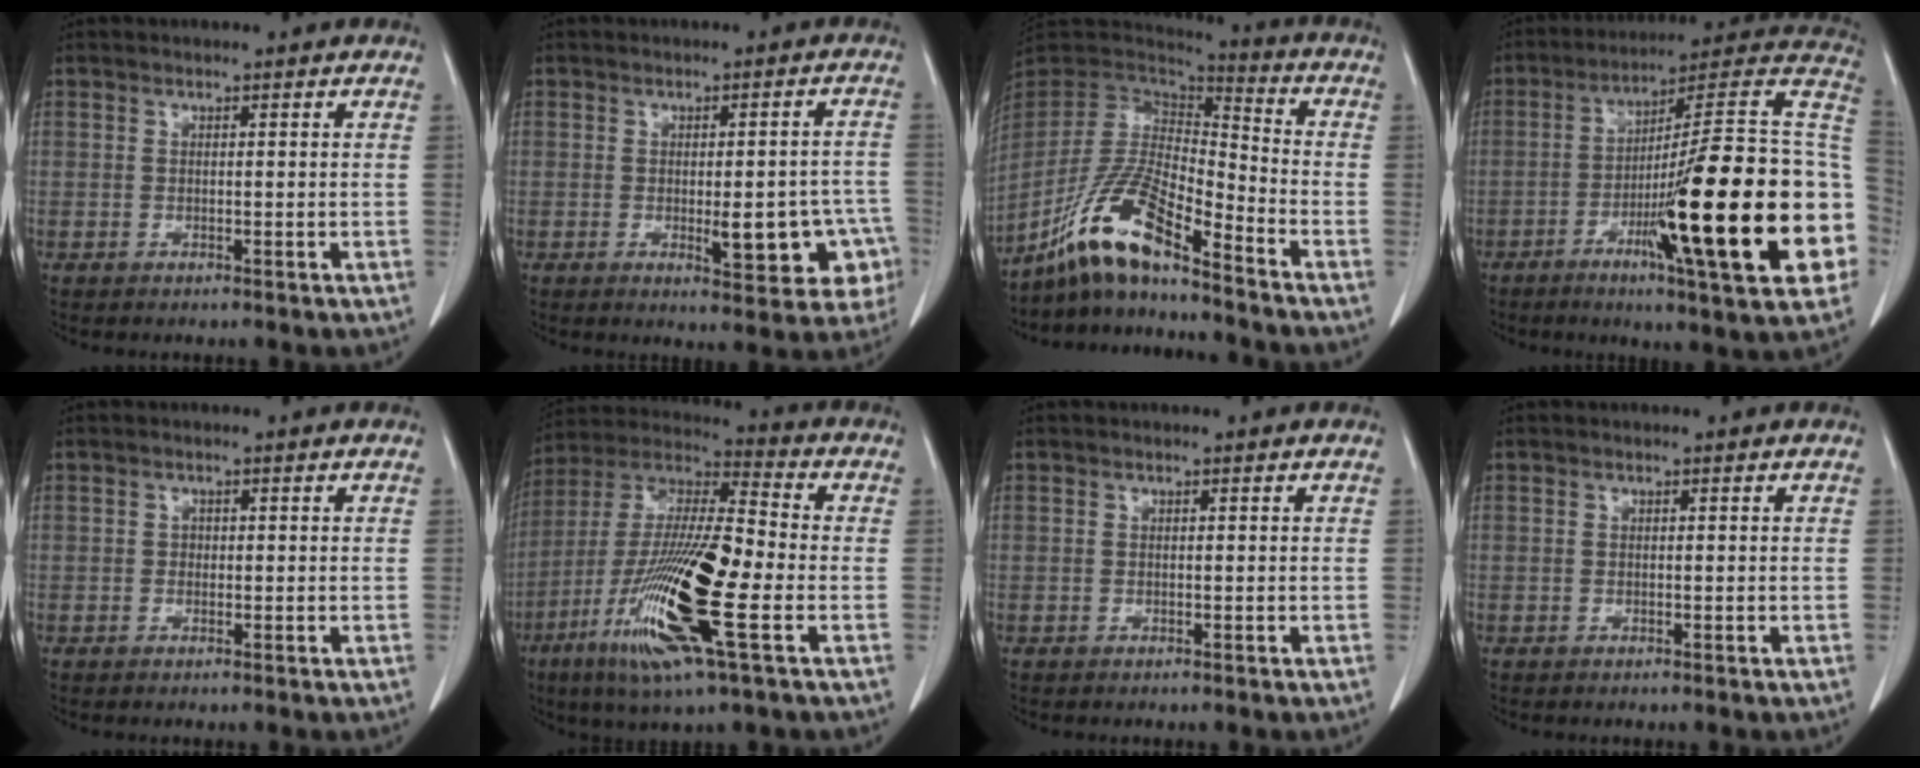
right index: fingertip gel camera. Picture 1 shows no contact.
{"total": 10.4, "force": [-3.0, 3.6, 9.3], "torque": [-0.090, 0.014, -0.030]}
{"total": 13.9, "force": [-10.2, 2.0, 9.3], "torque": [-0.187, -0.002, -0.193]}
{"total": 28.0, "force": [-6.7, 2.0, 27.1], "torque": [-0.312, -0.001, -0.112]}
{"total": 0.6, "force": [0.0, 0.6, 0.2], "torque": [0.002, 0.003, -0.001]}
{"total": 20.4, "force": [-6.7, 2.2, 19.1], "torque": [-0.399, -0.027, -0.128]}
{"total": 0.0}
{"total": 0.0}